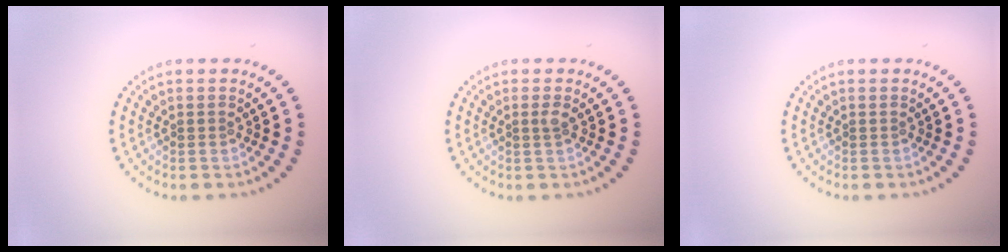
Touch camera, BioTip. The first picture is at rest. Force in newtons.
{"total": 0.8, "press": 0.6, "slide": 0.6}
{"total": 0.0}